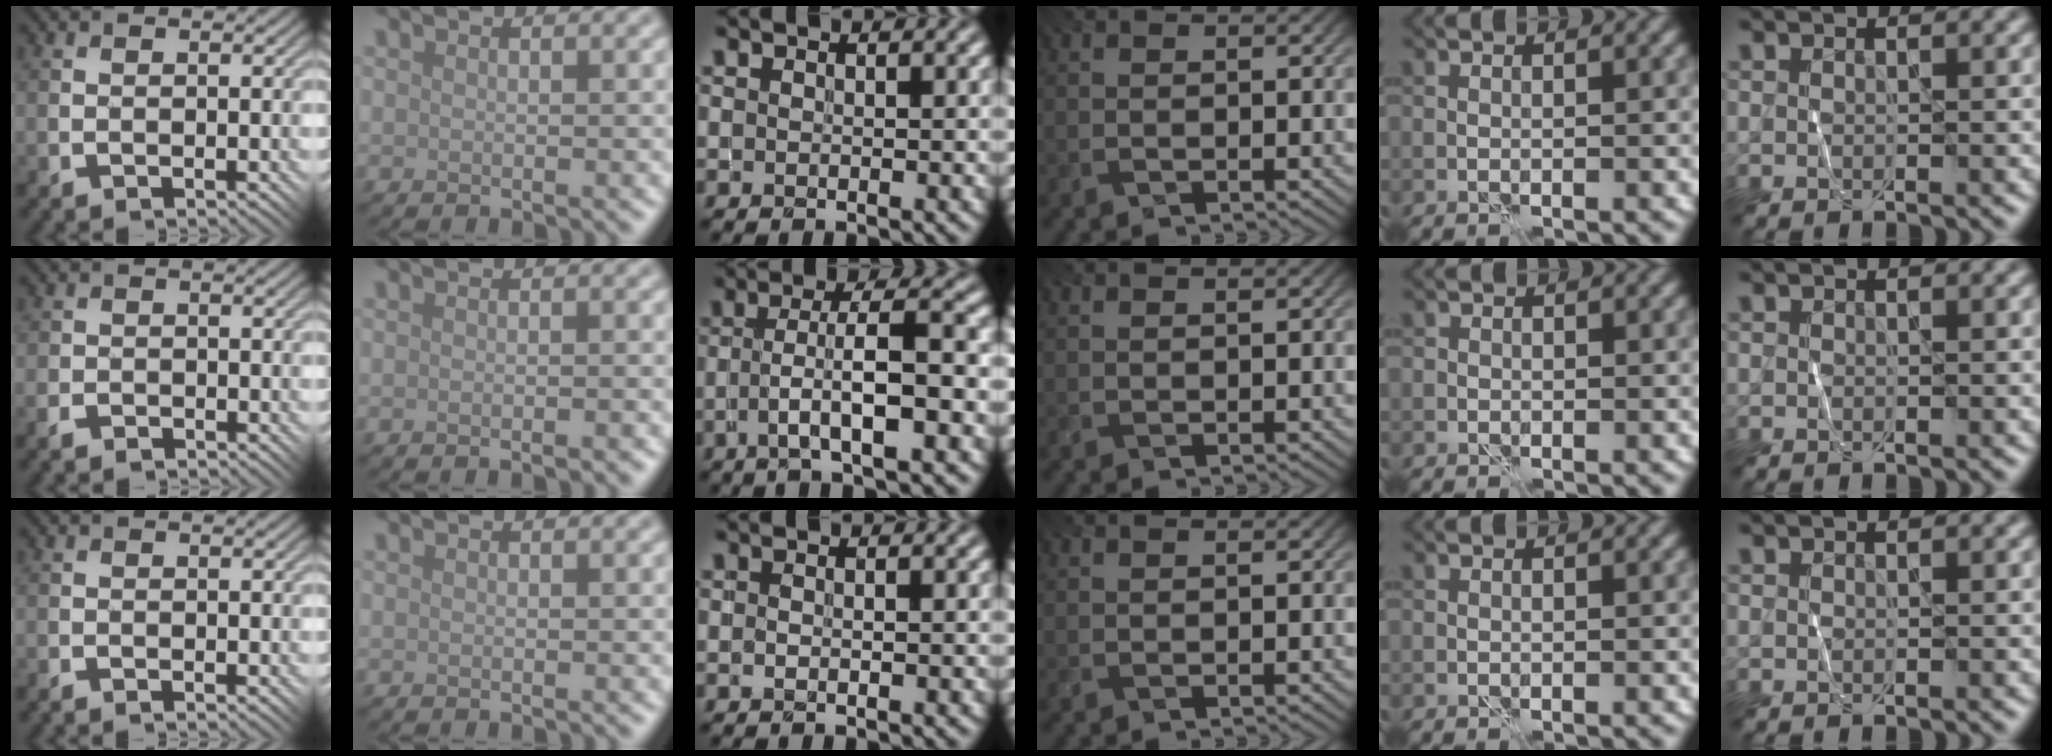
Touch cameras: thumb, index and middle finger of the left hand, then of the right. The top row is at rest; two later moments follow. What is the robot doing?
{"motion": "fold", "object": "shorts"}